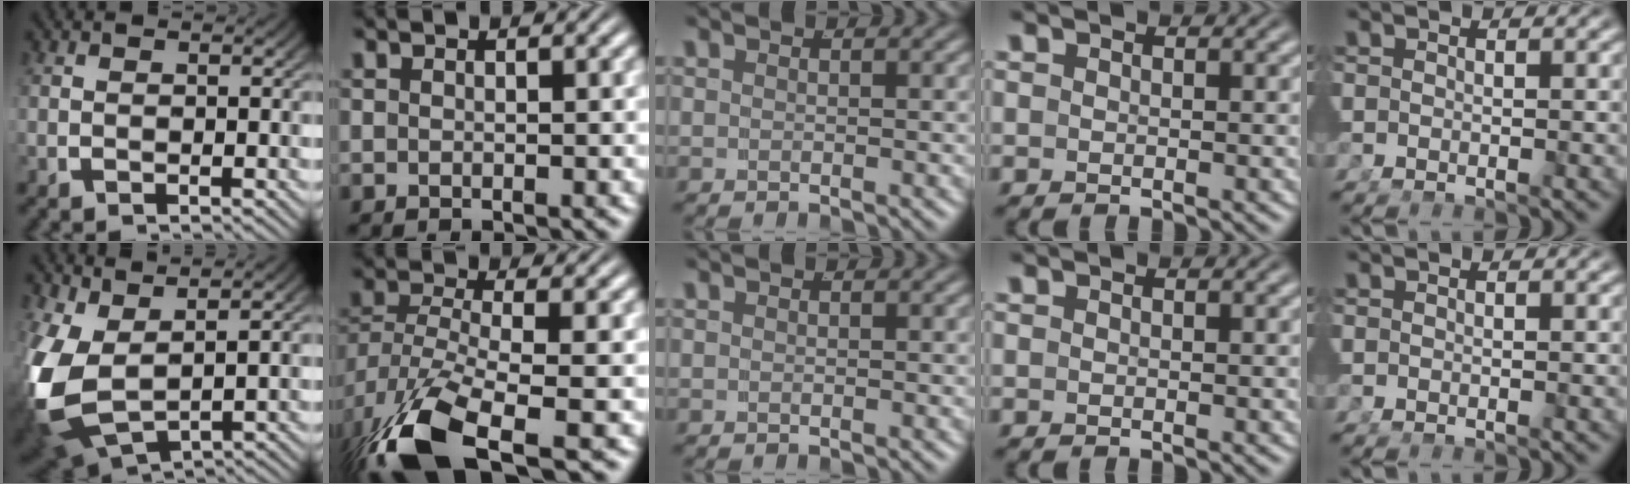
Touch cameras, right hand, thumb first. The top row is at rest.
{"thumb": {"total": 11.1, "force": [-1.2, 7.8, 7.7], "torque": [-0.228, -0.064, 0.018]}, "index": {"total": 9.5, "force": [-5.3, 4.5, 6.5], "torque": [-0.163, -0.053, -0.057]}}